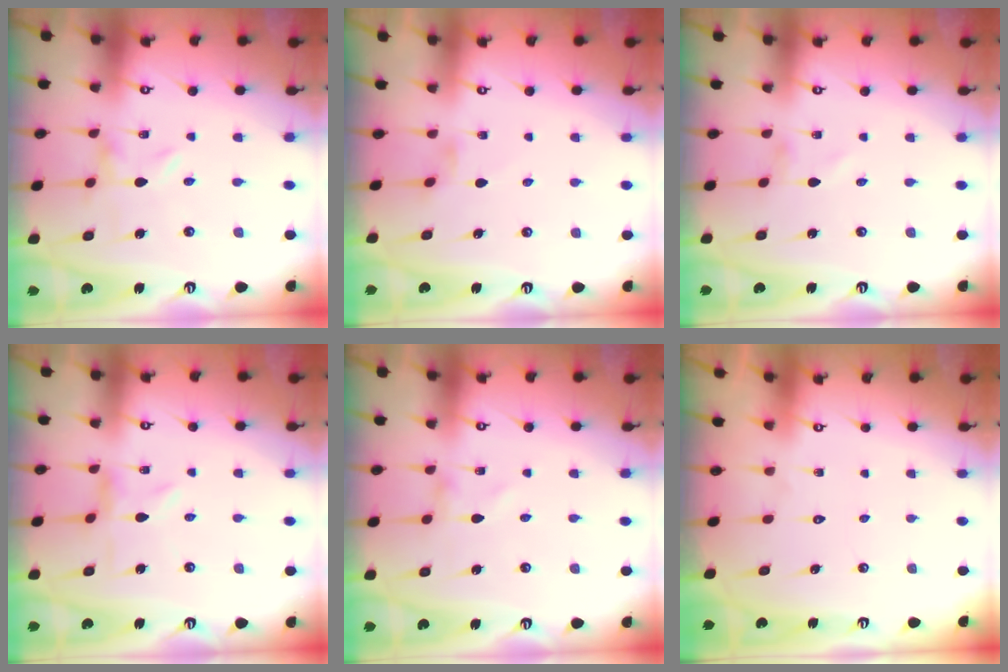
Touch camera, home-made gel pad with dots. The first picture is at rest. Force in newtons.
{"total": 1.2, "press": 1.1, "slide": 0.3}
{"total": 1.3, "press": 1.3, "slide": 0.1}
{"total": 1.5, "press": 1.4, "slide": 0.4}
{"total": 0.9, "press": 0.9, "slide": 0.1}
{"total": 1.7, "press": 1.6, "slide": 0.1}